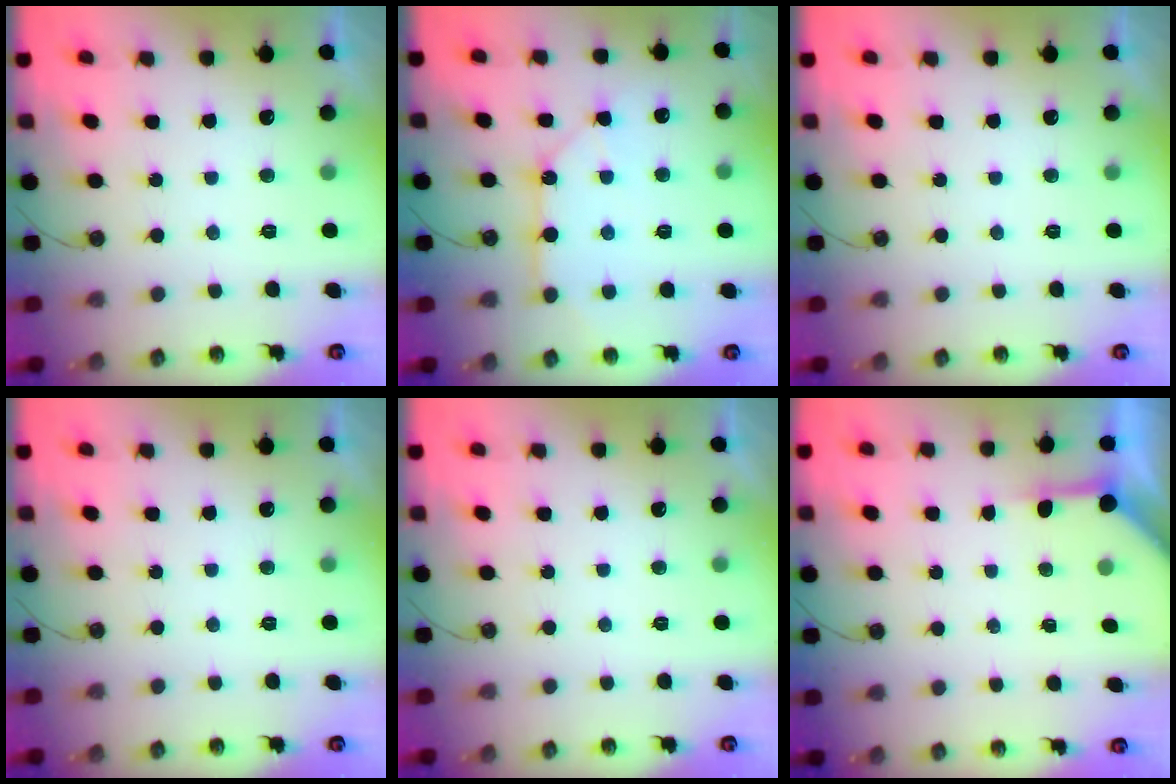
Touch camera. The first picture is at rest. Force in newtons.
{"total": 11.8, "press": 11.7, "slide": 1.3}
{"total": 0.0}
{"total": 0.0}
{"total": 0.0}
{"total": 4.0, "press": 4.0, "slide": 0.5}